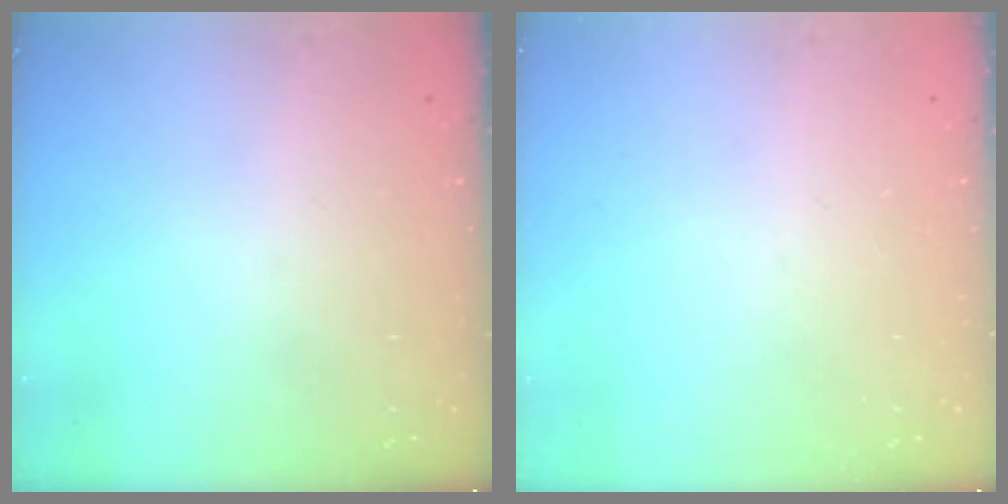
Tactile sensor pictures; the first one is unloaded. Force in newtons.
{"total": 0.0}